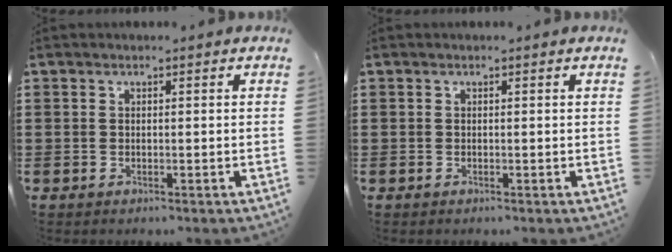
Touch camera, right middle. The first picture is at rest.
{"total": 0.0}